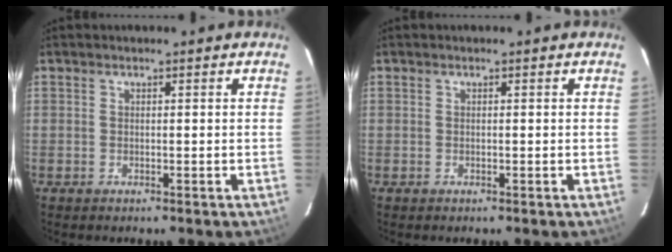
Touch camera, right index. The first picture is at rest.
{"total": 0.0}